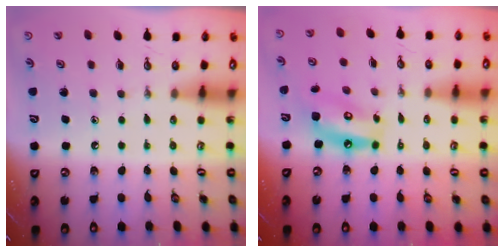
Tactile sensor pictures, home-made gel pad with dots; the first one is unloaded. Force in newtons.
{"total": 11.3, "press": 11.3, "slide": 1.0}